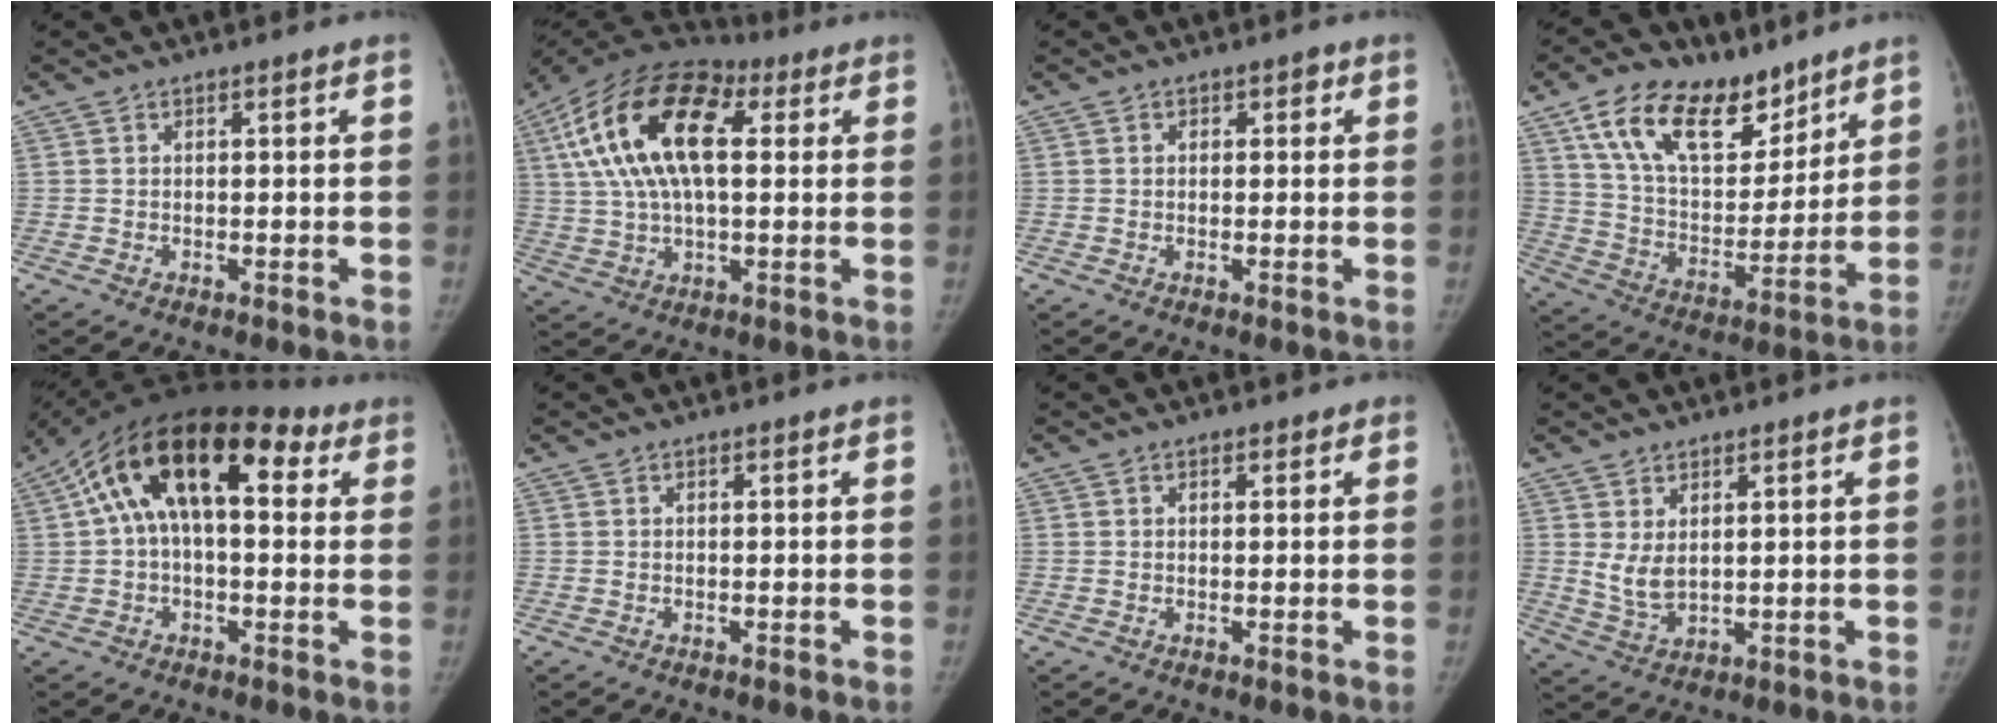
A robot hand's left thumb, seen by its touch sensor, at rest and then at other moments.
{"total": 20.8, "force": [5.3, 10.7, 17.0], "torque": [-0.316, 0.024, 0.080]}
{"total": 1.8, "force": [0.4, 1.6, 0.8], "torque": [0.007, 0.003, -0.002]}
{"total": 20.4, "force": [12.8, 11.0, 11.5], "torque": [-0.155, -0.049, 0.229]}
{"total": 19.8, "force": [5.9, 10.4, 15.7], "torque": [-0.241, 0.052, 0.080]}
{"total": 0.0}
{"total": 1.3, "force": [0.6, 1.2, 0.2], "torque": [0.020, 0.001, 0.000]}
{"total": 4.8, "force": [1.5, 2.9, 3.6], "torque": [-0.058, -0.017, 0.040]}